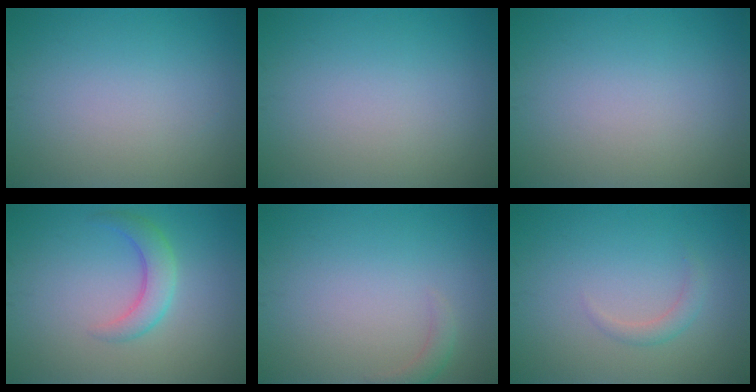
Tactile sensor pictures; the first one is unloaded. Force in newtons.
{"total": 0.0}
{"total": 0.0}
{"total": 2.9, "press": 2.9, "slide": 0.1}
{"total": 1.2, "press": 1.1, "slide": 0.2}
{"total": 1.2, "press": 1.2, "slide": 0.1}